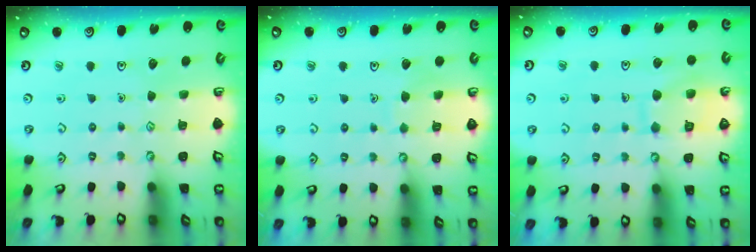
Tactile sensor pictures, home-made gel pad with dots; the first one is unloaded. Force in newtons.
{"total": 4.5, "press": 4.5, "slide": 0.6}
{"total": 9.9, "press": 9.8, "slide": 0.9}